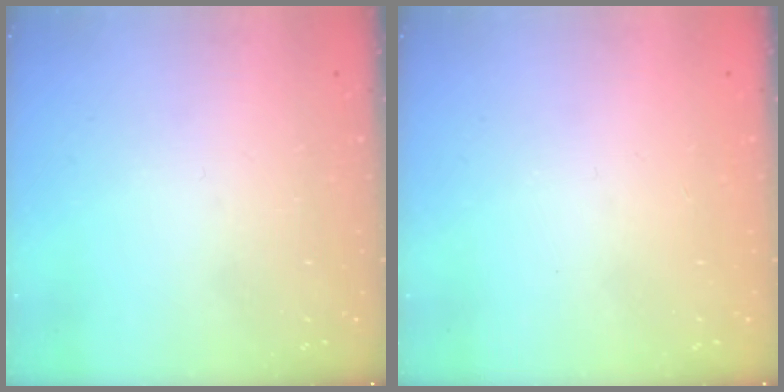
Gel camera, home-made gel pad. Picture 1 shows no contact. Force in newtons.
{"total": 0.9, "press": 0.9, "slide": 0.1}